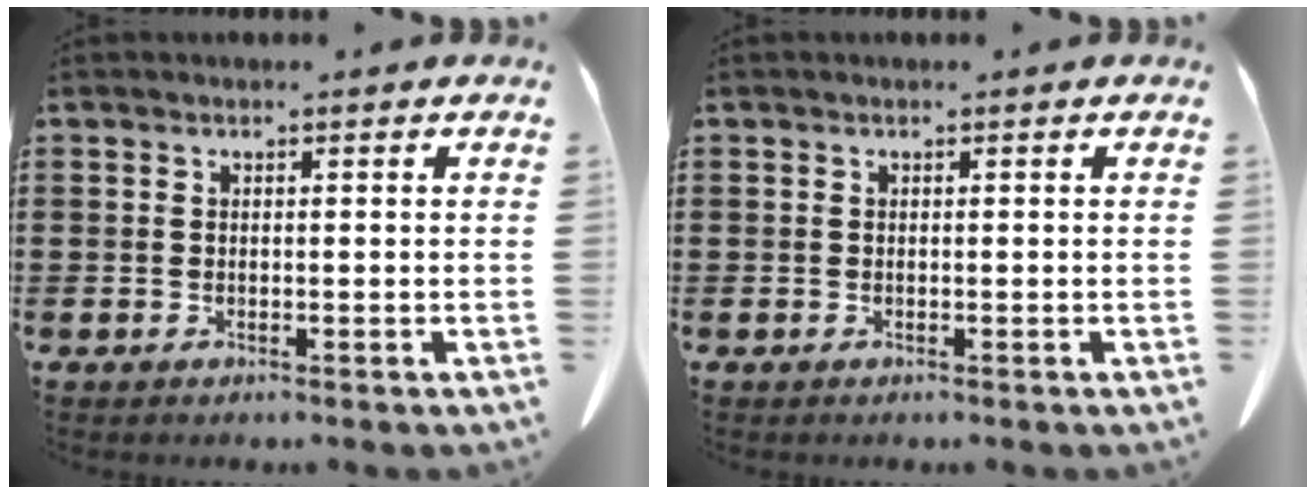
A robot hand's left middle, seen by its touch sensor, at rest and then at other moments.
{"total": 0.0}